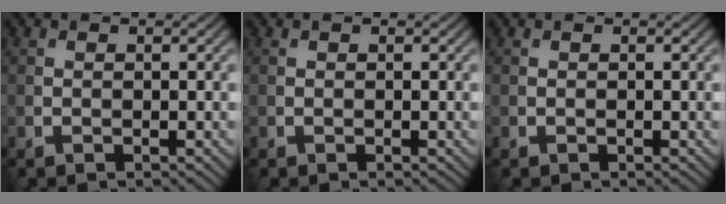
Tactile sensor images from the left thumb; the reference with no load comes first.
{"total": 0.0}
{"total": 0.0}